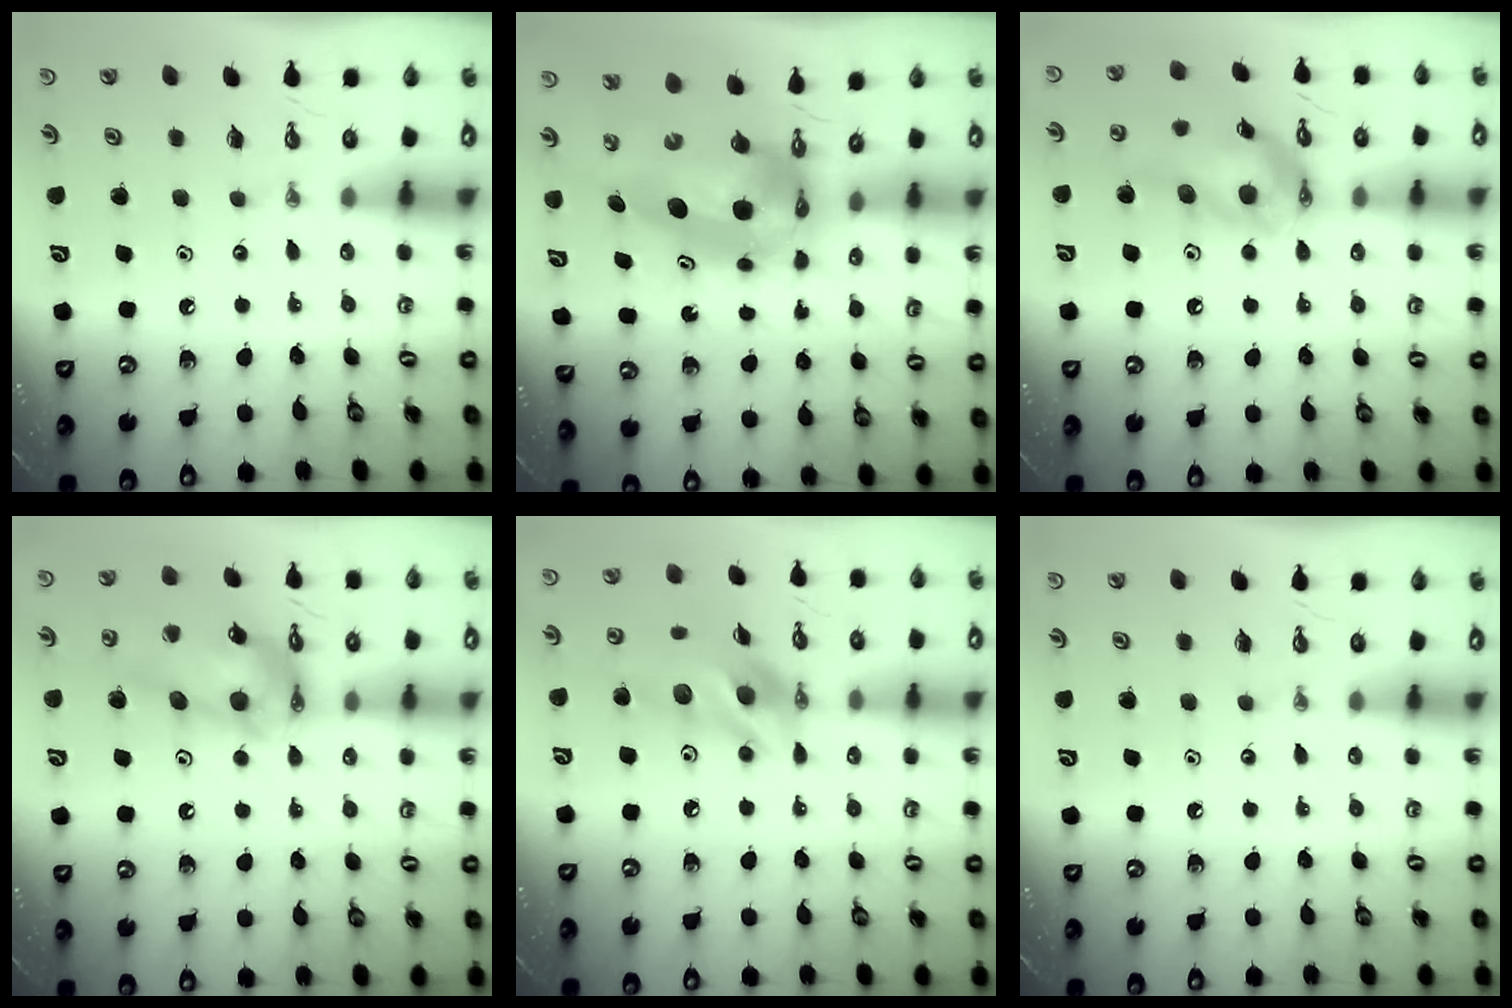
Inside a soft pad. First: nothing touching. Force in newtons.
{"total": 9.2, "press": 9.2, "slide": 0.6}
{"total": 15.7, "press": 15.6, "slide": 2.0}
{"total": 16.4, "press": 16.3, "slide": 1.3}
{"total": 14.3, "press": 14.3, "slide": 1.0}
{"total": 0.0}